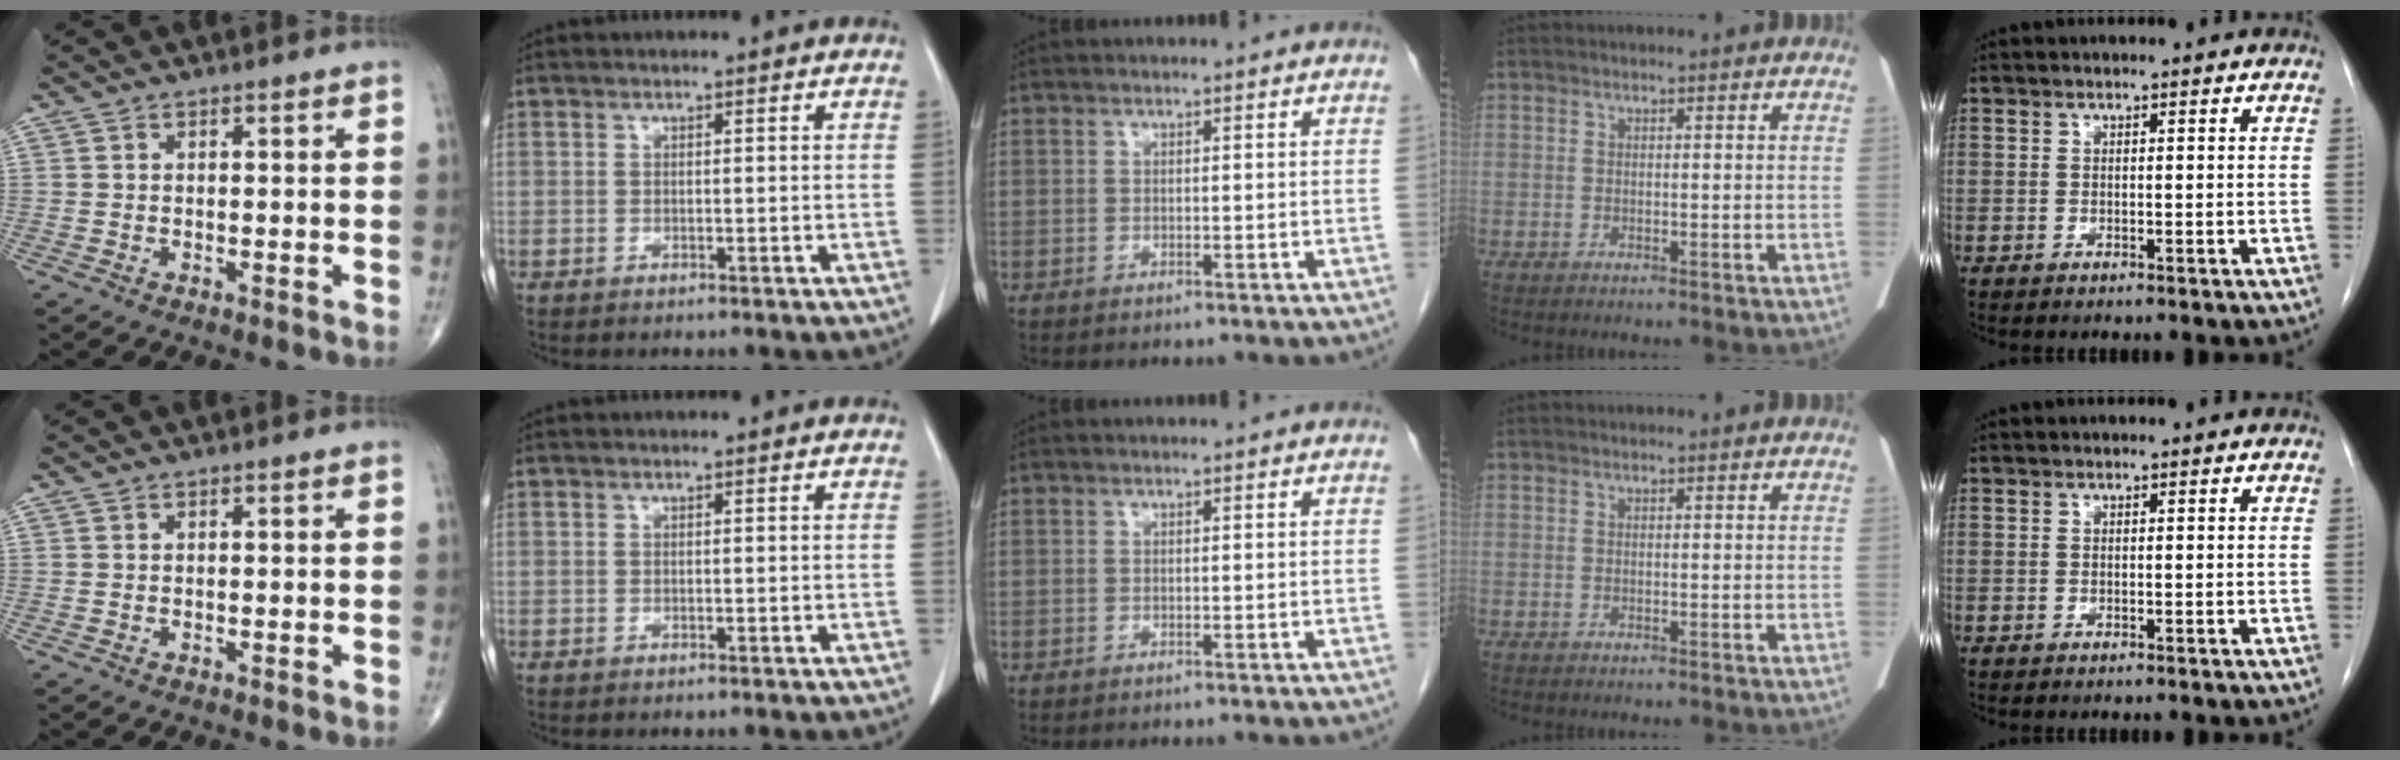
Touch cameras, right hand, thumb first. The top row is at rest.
{}